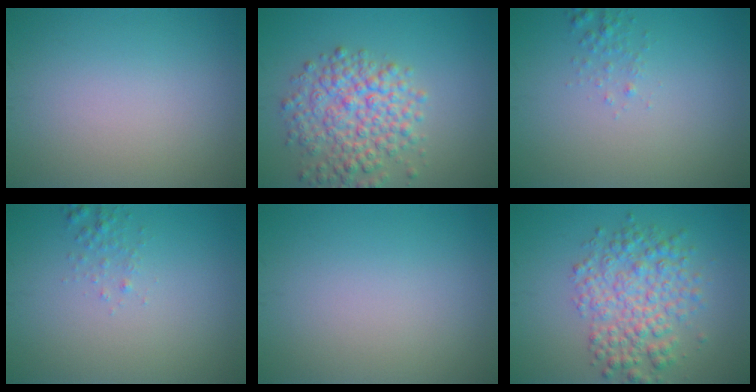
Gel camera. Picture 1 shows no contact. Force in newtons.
{"total": 5.9, "press": 5.9, "slide": 0.2}
{"total": 0.9, "press": 0.9, "slide": 0.1}
{"total": 0.9, "press": 0.9, "slide": 0.1}
{"total": 0.0}
{"total": 5.4, "press": 5.4, "slide": 0.1}